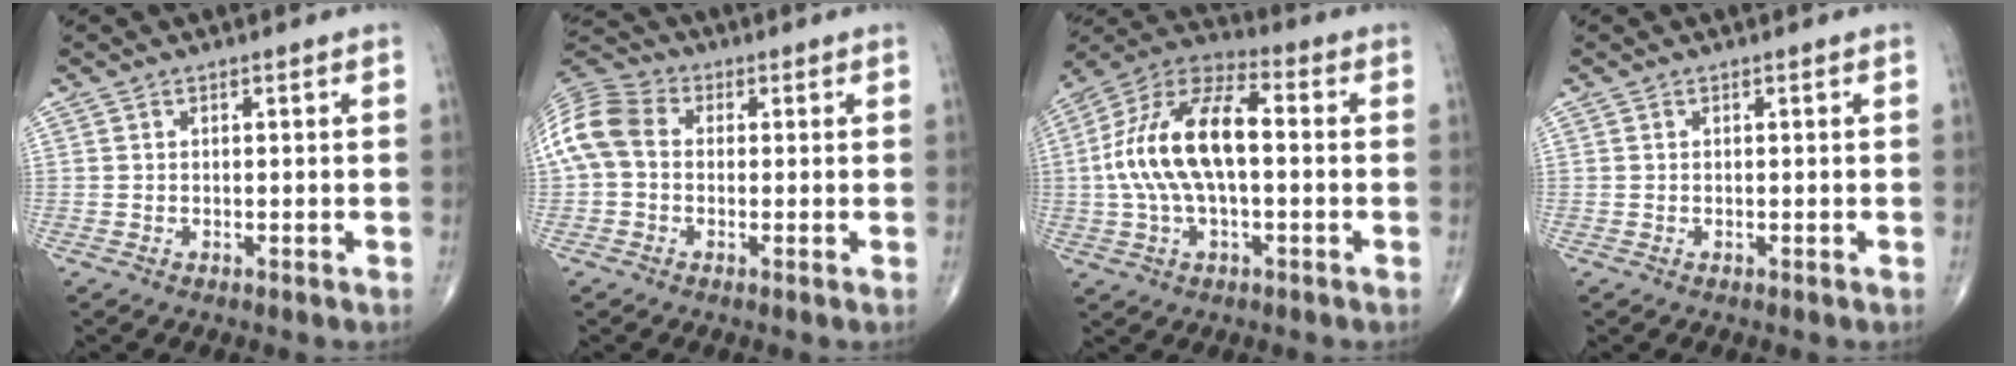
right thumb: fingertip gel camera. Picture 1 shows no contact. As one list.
[{"total": 10.4, "force": [0.4, 7.9, 6.7], "torque": [-0.142, 0.031, -0.003]}, {"total": 17.3, "force": [0.2, 8.3, 15.2], "torque": [-0.299, 0.038, -0.002]}, {"total": 0.0}]